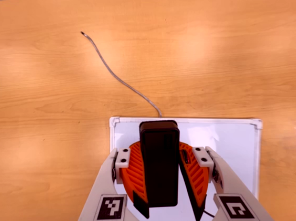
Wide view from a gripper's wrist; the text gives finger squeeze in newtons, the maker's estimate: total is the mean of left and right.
{"total": 8.0, "left": 8.1, "right": 7.9}